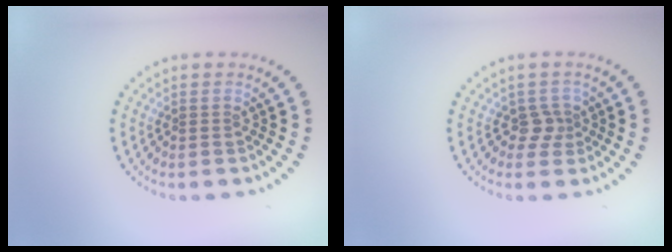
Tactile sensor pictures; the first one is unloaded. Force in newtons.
{"total": 1.7, "press": 1.3, "slide": 1.2}